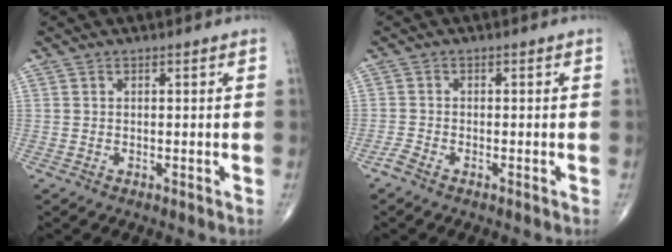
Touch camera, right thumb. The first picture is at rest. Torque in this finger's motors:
{"motor_torque": [2.69, 1.81, 0.07, -0.40, 0.04]}